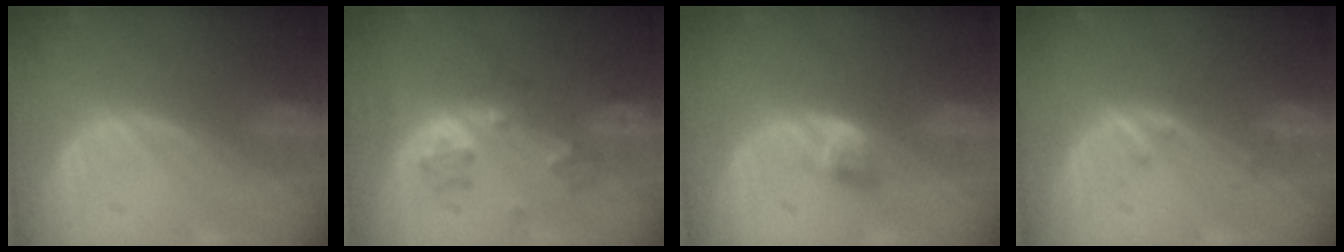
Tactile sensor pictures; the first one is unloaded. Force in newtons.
{"total": 5.4, "press": 5.1, "slide": 1.5}
{"total": 2.6, "press": 2.3, "slide": 1.2}
{"total": 1.4, "press": 1.4, "slide": 0.2}